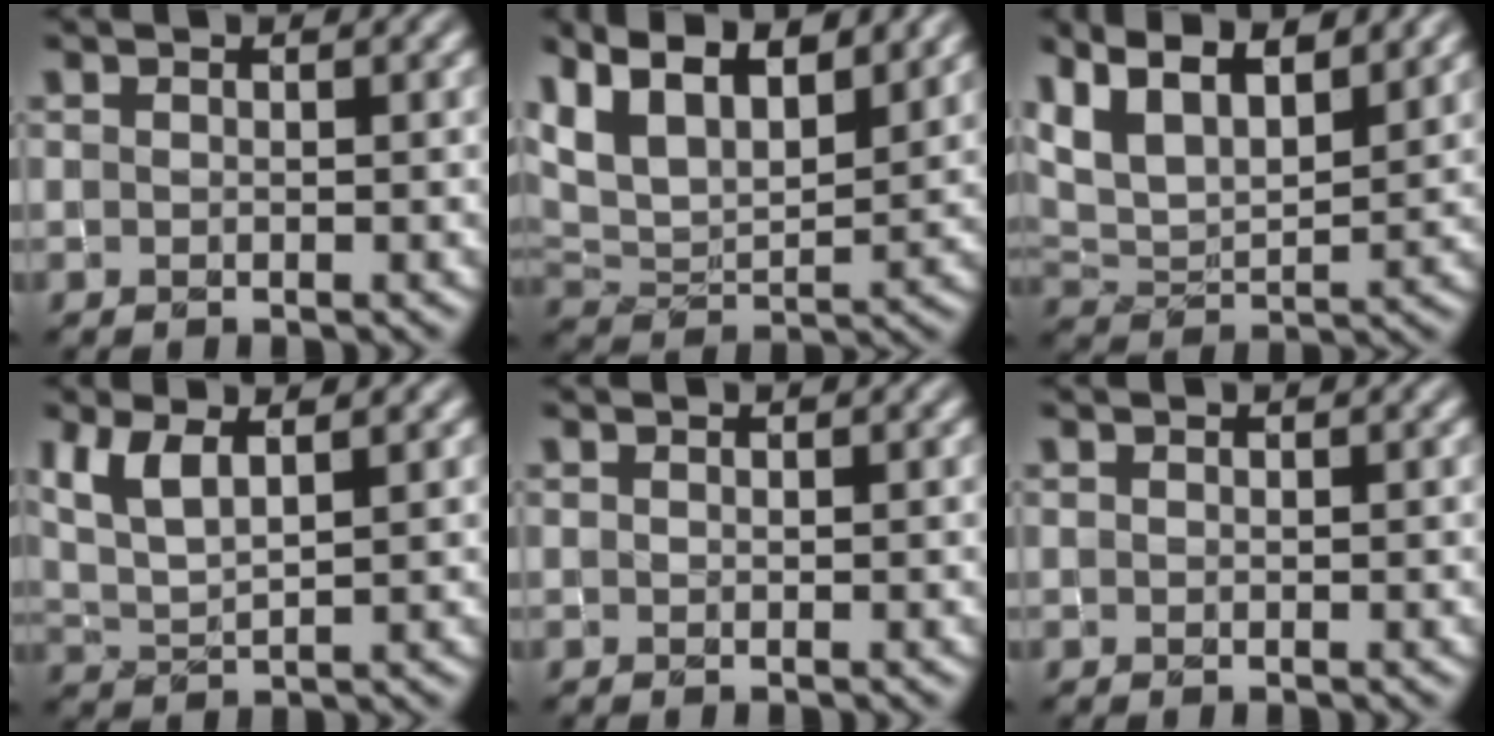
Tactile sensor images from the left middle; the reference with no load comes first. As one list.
[{"total": 10.5, "force": [6.4, 4.7, 6.8], "torque": [-0.137, 0.032, 0.098]}, {"total": 9.3, "force": [6.1, 3.9, 6.0], "torque": [-0.125, 0.035, 0.091]}, {"total": 3.8, "force": [2.1, 1.3, 2.9], "torque": [-0.073, 0.004, 0.046]}, {"total": 0.0}, {"total": 0.0}]